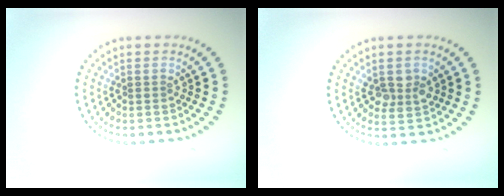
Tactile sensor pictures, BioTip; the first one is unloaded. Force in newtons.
{"total": 2.4, "press": 2.4, "slide": 0.4}